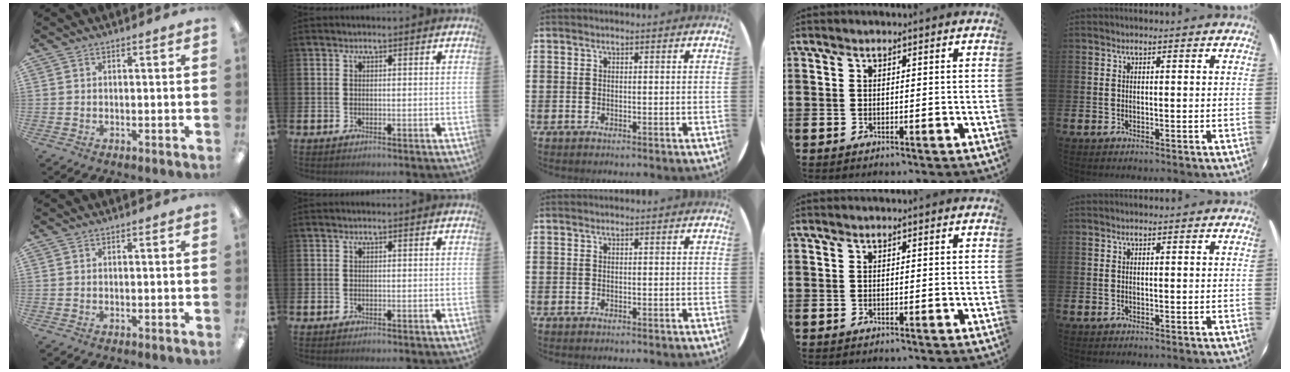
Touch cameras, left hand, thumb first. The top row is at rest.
{}